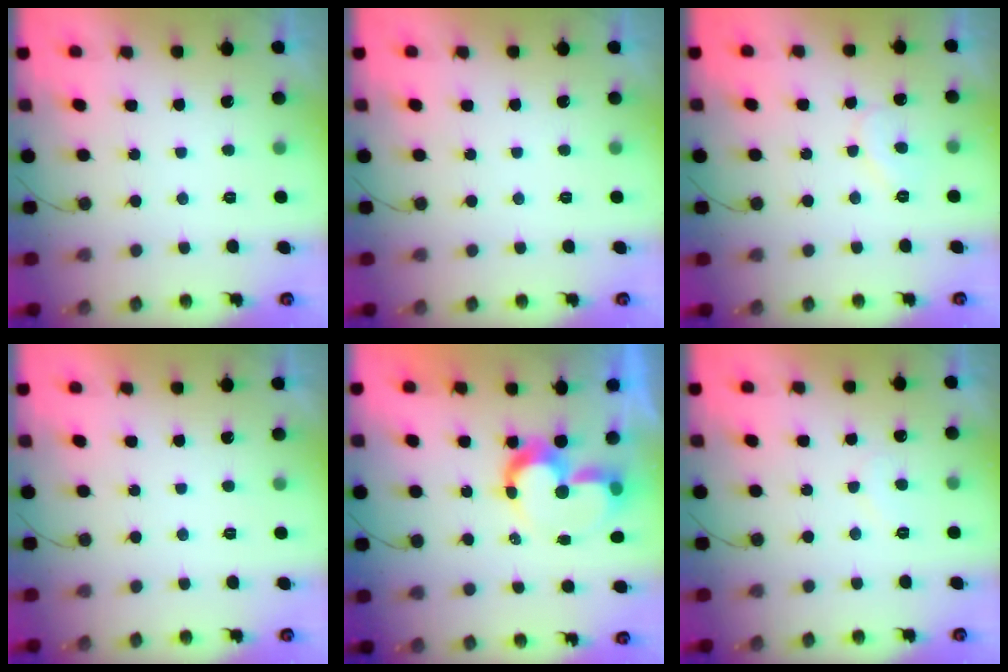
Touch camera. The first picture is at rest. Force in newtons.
{"total": 0.0}
{"total": 6.3, "press": 6.3, "slide": 0.5}
{"total": 1.7, "press": 1.7, "slide": 0.0}
{"total": 10.3, "press": 10.2, "slide": 0.7}
{"total": 5.5, "press": 5.5, "slide": 0.5}